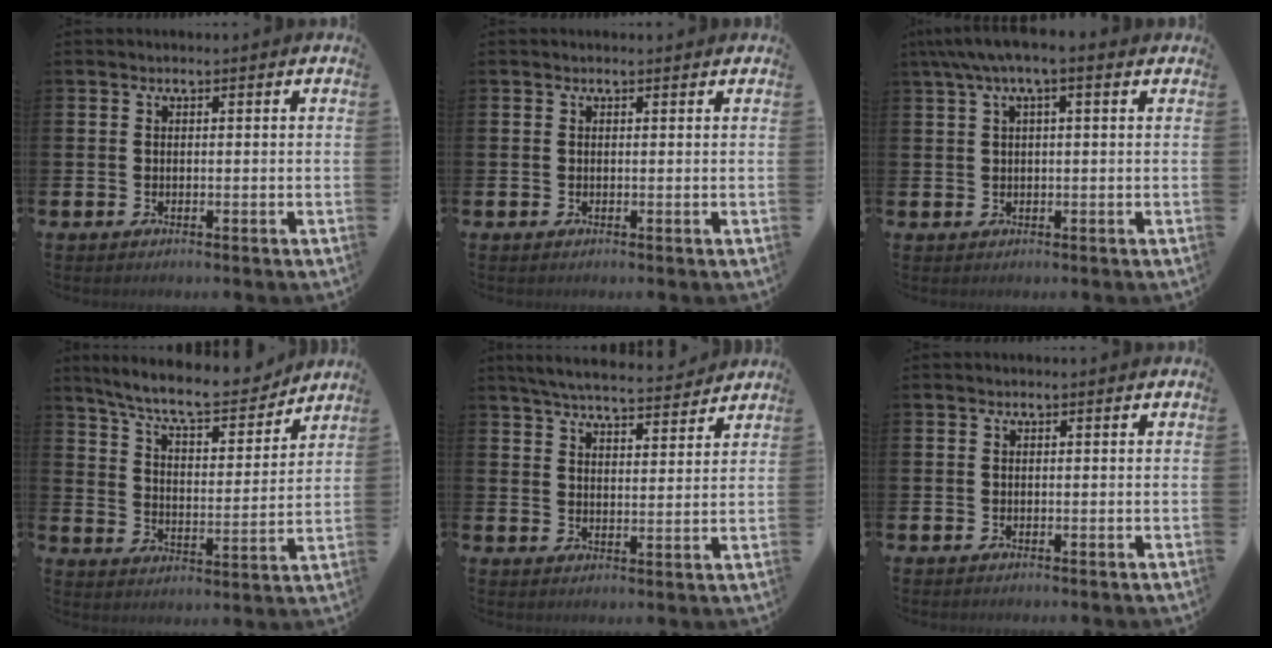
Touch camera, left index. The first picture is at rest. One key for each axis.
{"total": 0.0}
{"total": 3.6, "fx": 1.8, "fy": 0.9, "fz": 3.0, "tx": -0.056, "ty": 0.004, "tz": 0.029}
{"total": 9.2, "fx": 8.4, "fy": 1.7, "fz": 3.4, "tx": -0.096, "ty": -0.056, "tz": 0.143}
{"total": 5.9, "fx": 5.8, "fy": 0.4, "fz": 1.2, "tx": -0.039, "ty": -0.036, "tz": 0.102}
{"total": 0.0}